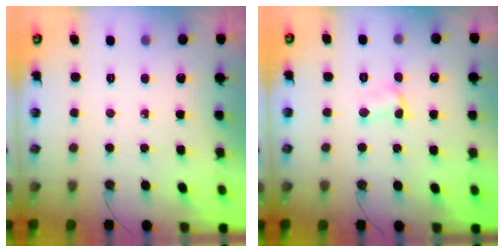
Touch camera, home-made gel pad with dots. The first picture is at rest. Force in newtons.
{"total": 4.1, "press": 4.1, "slide": 0.5}